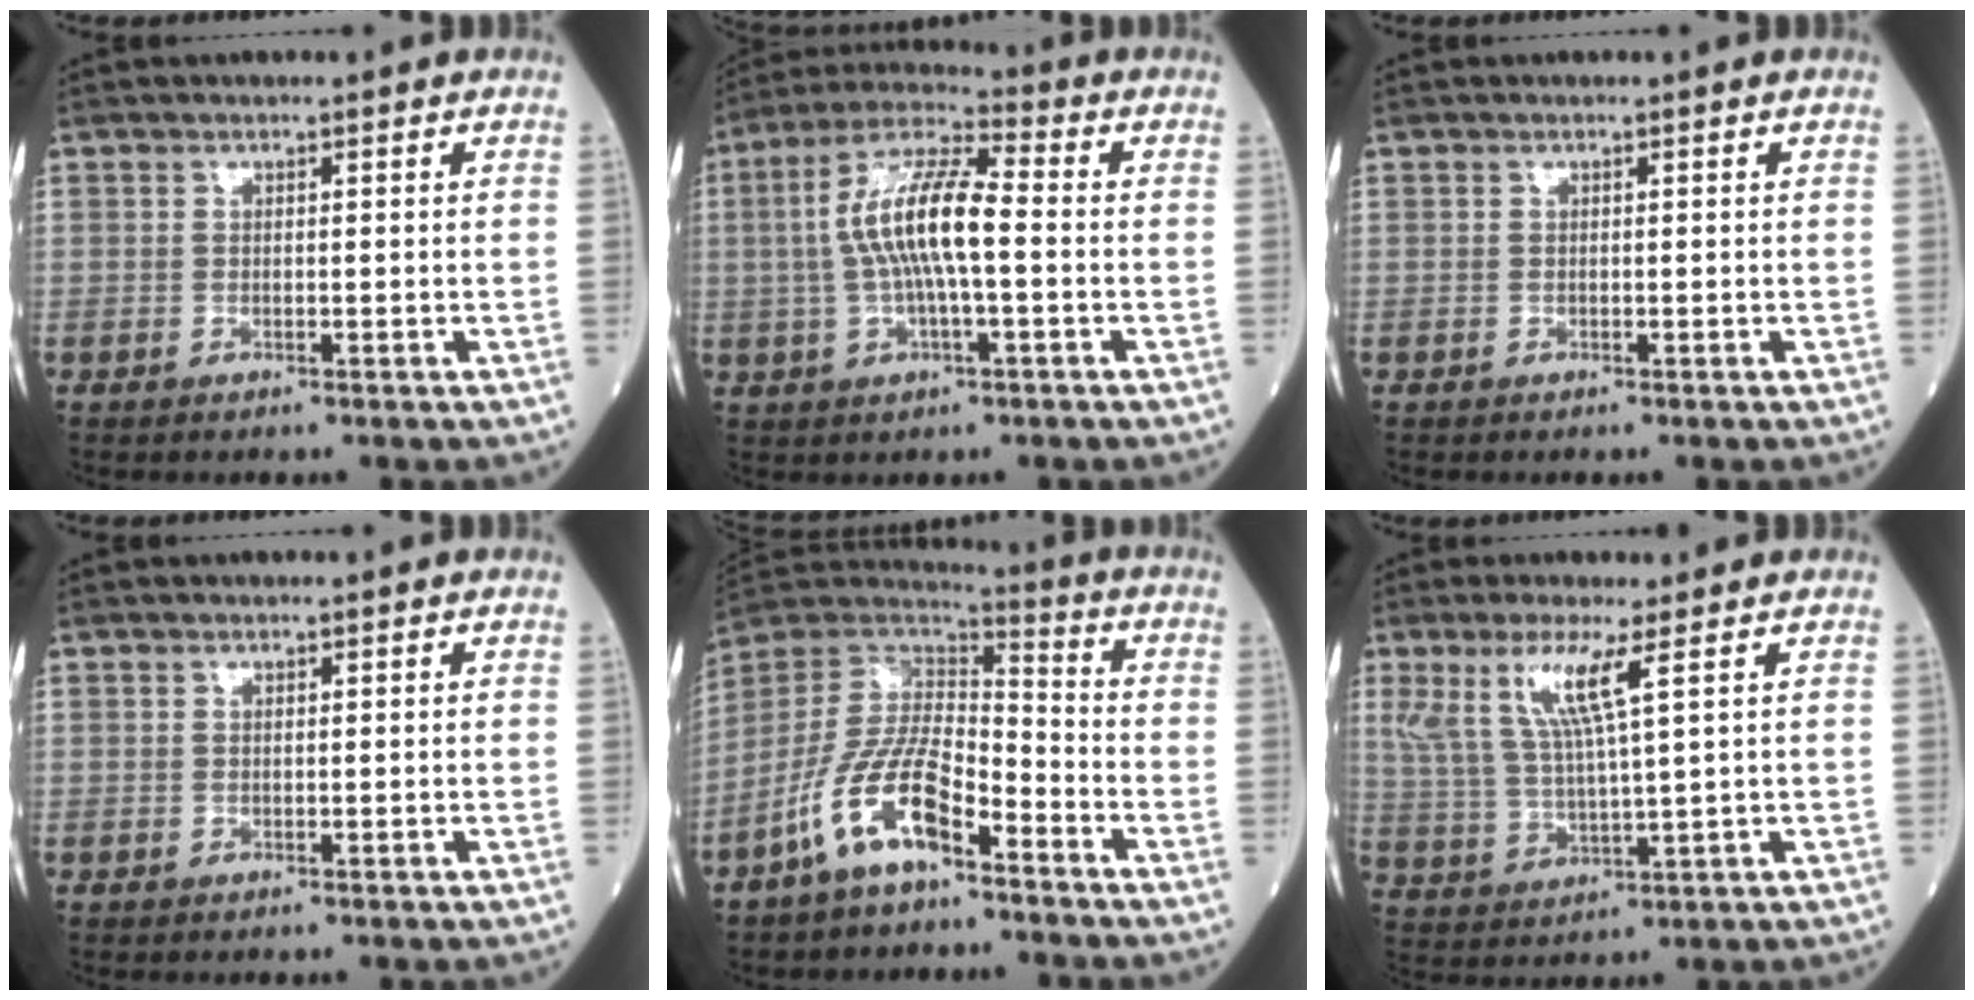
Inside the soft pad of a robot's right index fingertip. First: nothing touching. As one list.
[{"total": 11.5, "force": [-0.2, 2.3, 11.3], "torque": [-0.224, 0.018, -0.008]}, {"total": 0.0}, {"total": 0.0}, {"total": 12.4, "force": [-7.2, 4.1, 9.3], "torque": [-0.198, 0.006, -0.140]}, {"total": 7.9, "force": [3.7, 0.0, 7.0], "torque": [-0.154, 0.003, 0.079]}]